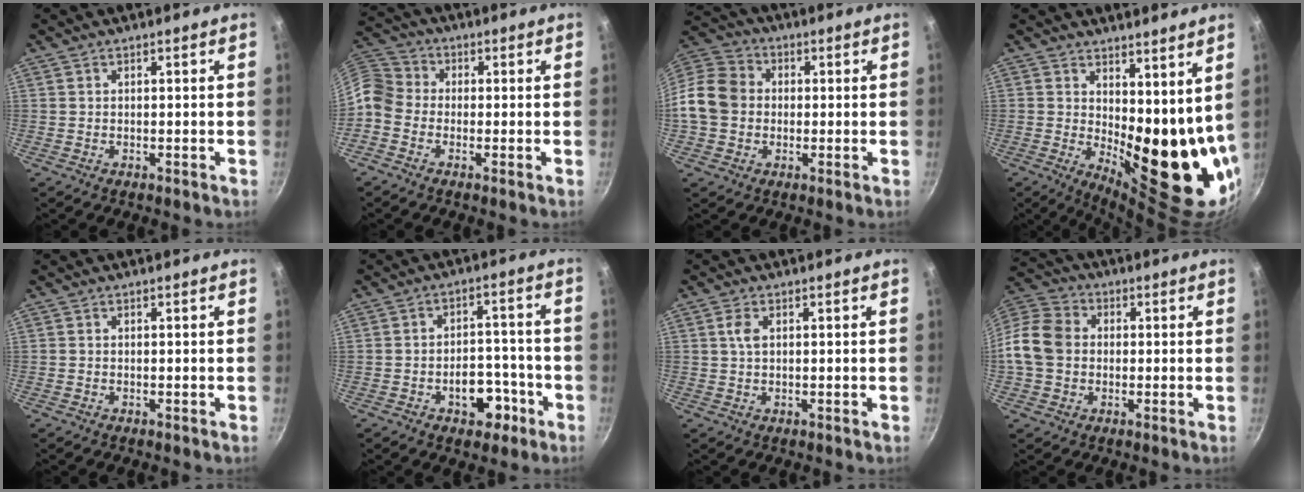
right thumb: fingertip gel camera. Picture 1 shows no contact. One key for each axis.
{"total": 6.7, "fx": -2.2, "fy": 5.5, "fz": 3.0, "tx": -0.043, "ty": 0.033, "tz": -0.067}
{"total": 11.5, "fx": -0.6, "fy": 9.8, "fz": 6.0, "tx": -0.086, "ty": 0.022, "tz": -0.032}
{"total": 15.7, "fx": 4.6, "fy": 7.2, "fz": 13.2, "tx": -0.147, "ty": -0.056, "tz": 0.082}
{"total": 0.0}
{"total": 8.6, "fx": -4.0, "fy": 5.5, "fz": 5.3, "tx": -0.038, "ty": 0.033, "tz": -0.051}
{"total": 2.5, "fx": 0.7, "fy": 1.5, "fz": 1.9, "tx": -0.039, "ty": 0.002, "tz": 0.011}
{"total": 10.9, "fx": -0.4, "fy": 9.0, "fz": 6.1, "tx": -0.093, "ty": 0.020, "tz": -0.029}